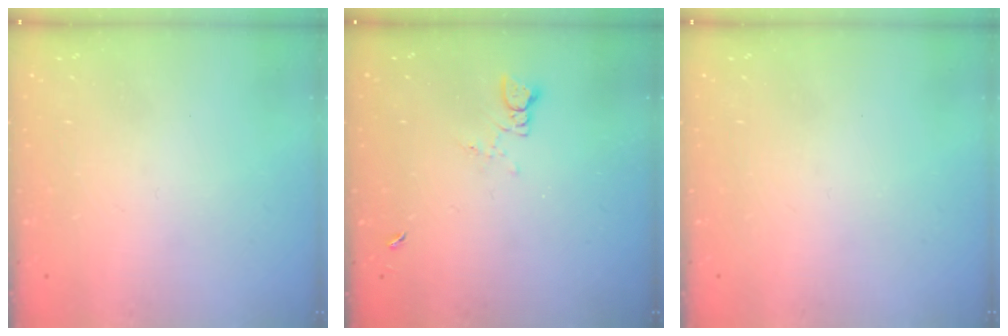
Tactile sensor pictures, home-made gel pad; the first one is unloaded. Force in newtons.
{"total": 1.3, "press": 1.3, "slide": 0.2}
{"total": 0.0}